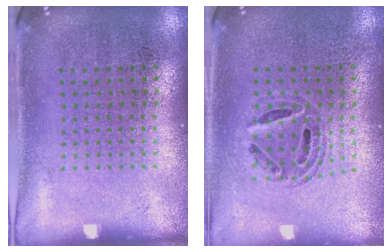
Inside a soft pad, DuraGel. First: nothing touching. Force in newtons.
{"total": 0.7, "press": 0.7, "slide": 0.2}